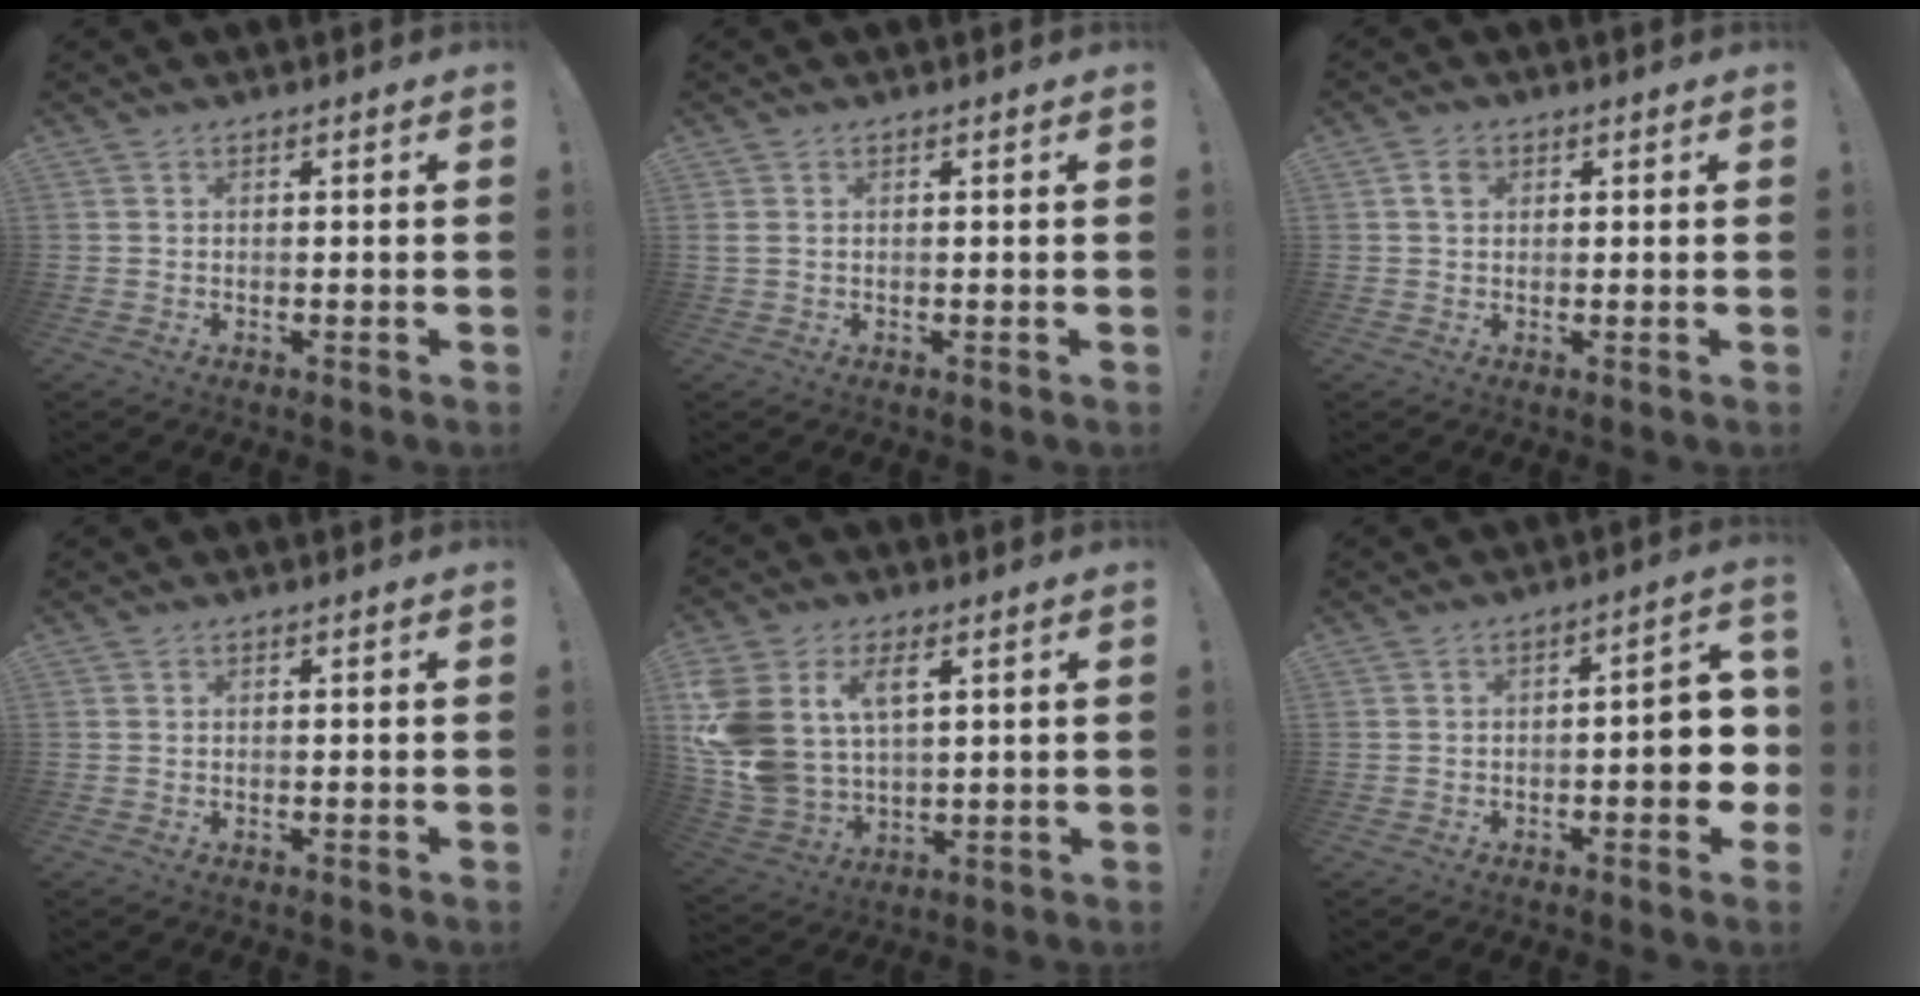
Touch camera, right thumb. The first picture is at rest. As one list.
[{"total": 1.1, "force": [0.6, 0.5, 0.8], "torque": [-0.022, 0.003, 0.012]}, {"total": 2.9, "force": [1.2, 2.0, 1.6], "torque": [-0.018, -0.002, 0.020]}, {"total": 0.0}, {"total": 13.9, "force": [5.6, 9.4, 8.6], "torque": [-0.191, -0.025, 0.110]}, {"total": 9.3, "force": [-2.0, 3.3, 8.4], "torque": [-0.098, 0.008, -0.034]}]